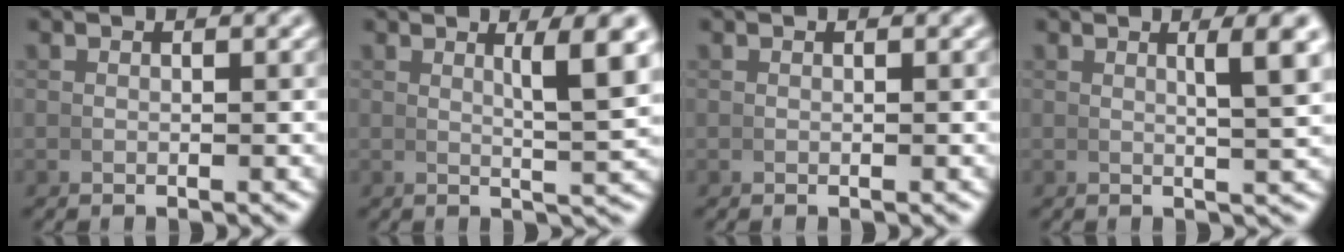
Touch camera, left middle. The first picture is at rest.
{"total": 4.7, "force": [2.0, 0.6, 4.2], "torque": [-0.050, 0.001, 0.031]}
{"total": 0.0}
{"total": 3.5, "force": [1.5, 0.2, 3.1], "torque": [-0.035, 0.003, 0.024]}